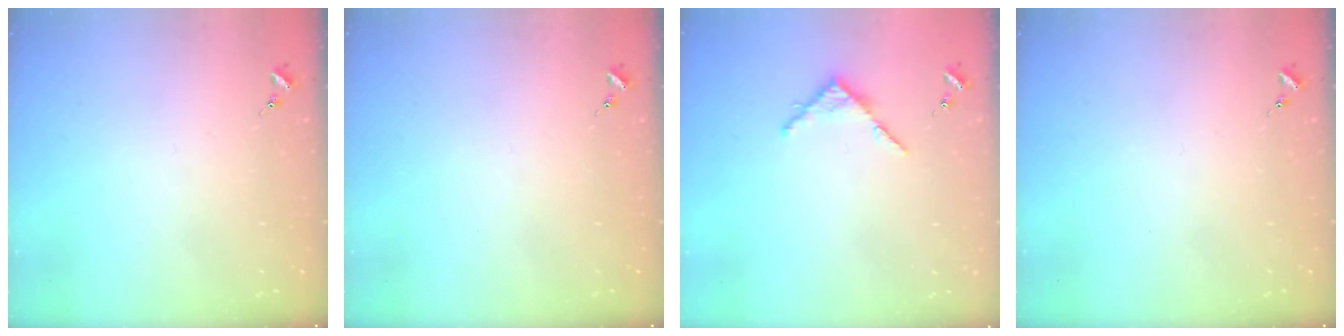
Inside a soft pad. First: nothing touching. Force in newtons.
{"total": 0.0}
{"total": 4.9, "press": 4.9, "slide": 0.5}
{"total": 0.0}